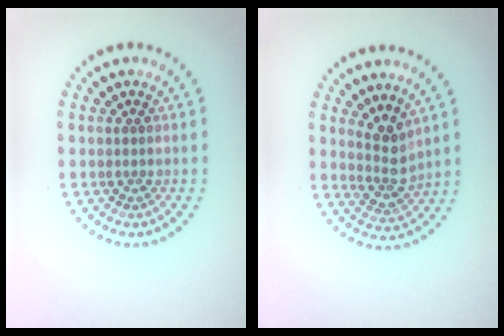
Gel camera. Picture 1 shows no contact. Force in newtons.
{"total": 2.7, "press": 2.0, "slide": 1.9}